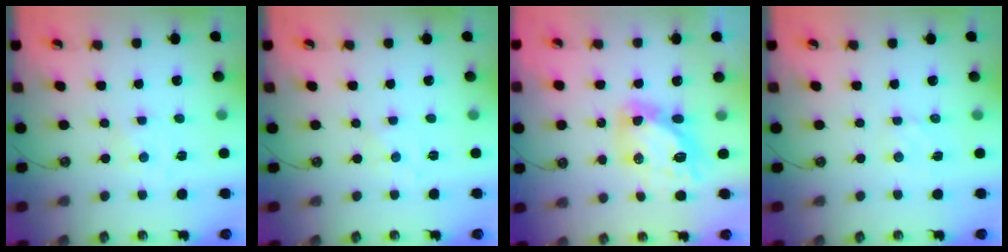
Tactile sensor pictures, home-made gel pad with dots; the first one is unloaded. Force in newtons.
{"total": 1.7, "press": 1.6, "slide": 0.2}
{"total": 12.6, "press": 12.5, "slide": 1.6}
{"total": 2.8, "press": 2.7, "slide": 0.4}